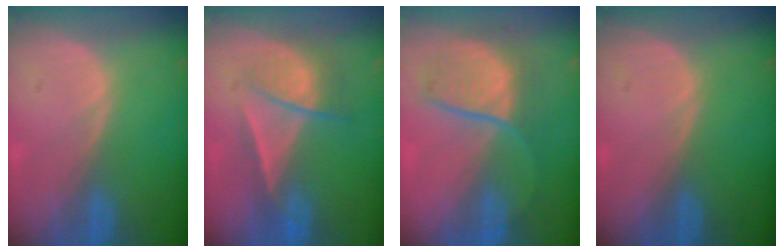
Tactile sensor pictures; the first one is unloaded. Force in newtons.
{"total": 7.1, "press": 6.0, "slide": 3.7}
{"total": 7.4, "press": 7.4, "slide": 0.2}
{"total": 0.0}